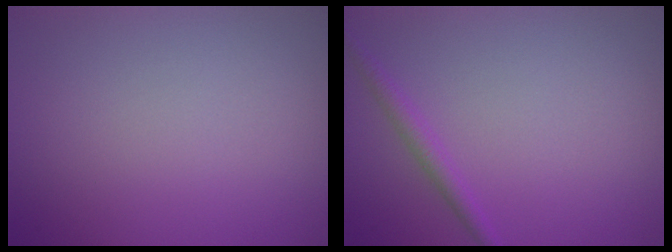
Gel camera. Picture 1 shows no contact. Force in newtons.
{"total": 1.4, "press": 1.4, "slide": 0.1}